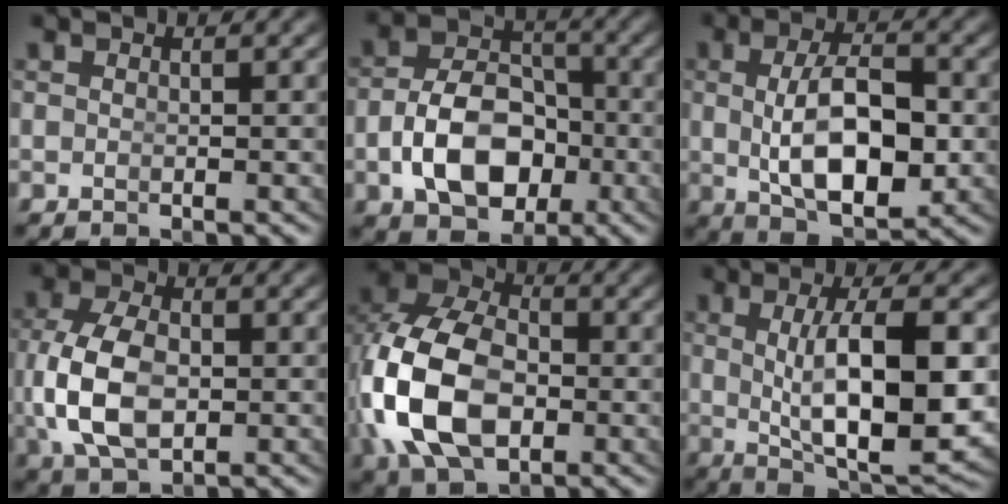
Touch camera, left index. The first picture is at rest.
{"total": 7.2, "force": [-2.2, 5.0, 4.7], "torque": [-0.075, -0.021, -0.028]}
{"total": 8.2, "force": [-0.7, 4.0, 7.1], "torque": [-0.117, -0.013, -0.002]}
{"total": 6.8, "force": [-0.5, 4.5, 5.1], "torque": [-0.131, -0.021, 0.012]}
{"total": 11.8, "force": [-0.7, 8.5, 8.0], "torque": [-0.191, -0.030, 0.005]}
{"total": 9.7, "force": [-0.6, 3.3, 9.1], "torque": [-0.145, -0.020, 0.009]}